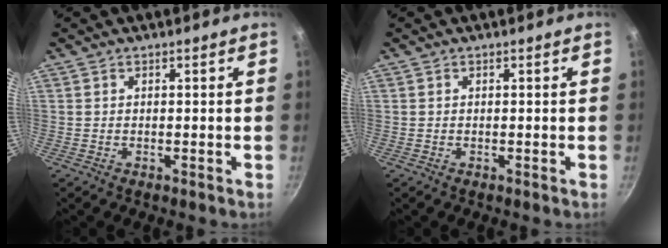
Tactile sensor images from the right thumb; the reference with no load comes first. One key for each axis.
{"total": 0.0}